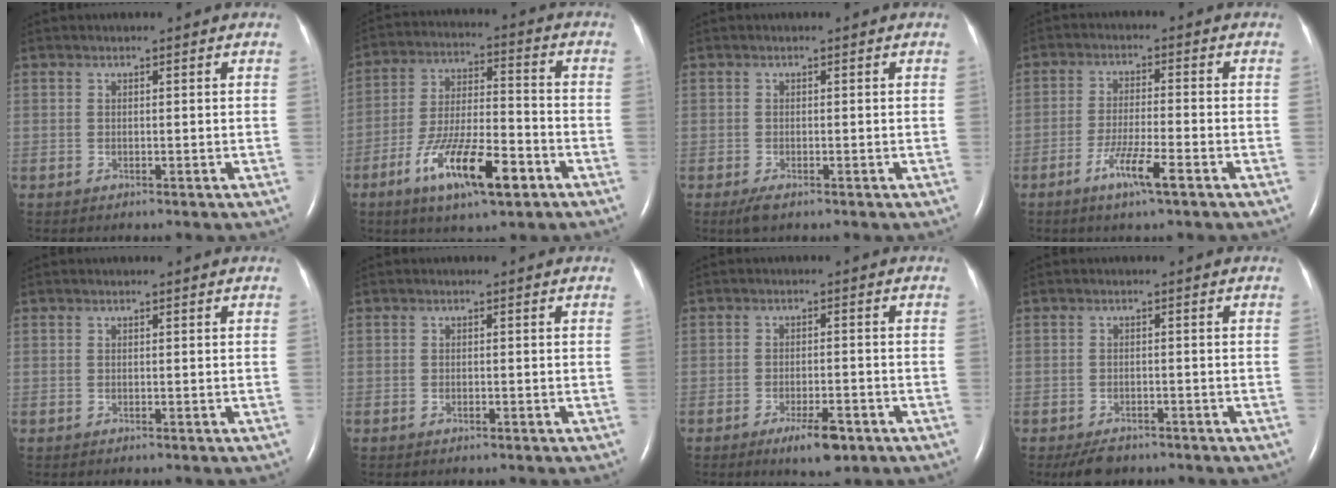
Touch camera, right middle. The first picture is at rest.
{"total": 13.7, "force": [-7.0, 3.2, 11.3], "torque": [-0.213, -0.006, -0.117]}
{"total": 1.9, "force": [-1.2, 0.6, 1.4], "torque": [-0.036, -0.007, -0.020]}
{"total": 7.7, "force": [-4.4, 0.4, 6.3], "torque": [-0.123, -0.010, -0.078]}
{"total": 0.0}
{"total": 0.6, "force": [-0.3, 0.3, 0.4], "torque": [-0.011, 0.001, -0.002]}
{"total": 5.5, "force": [-3.4, 1.4, 4.1], "torque": [-0.072, -0.005, -0.048]}
{"total": 3.9, "force": [-3.0, 1.9, 1.6], "torque": [-0.032, -0.004, -0.044]}